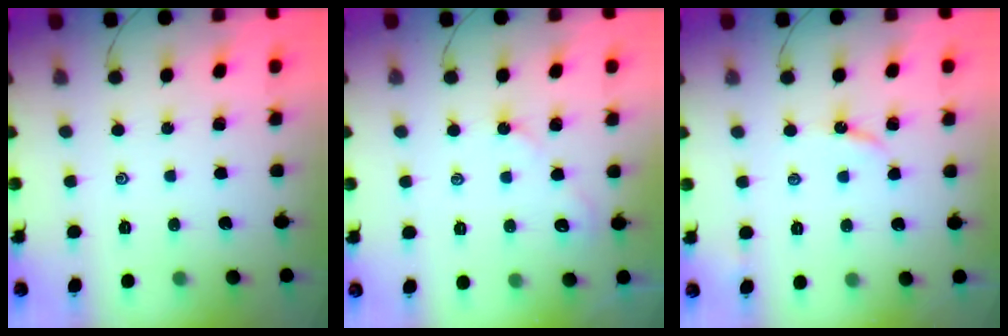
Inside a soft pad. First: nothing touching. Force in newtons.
{"total": 3.3, "press": 3.3, "slide": 0.4}
{"total": 4.9, "press": 4.9, "slide": 0.6}